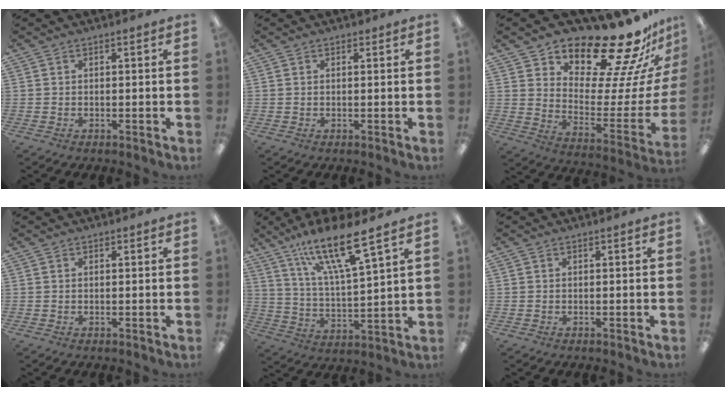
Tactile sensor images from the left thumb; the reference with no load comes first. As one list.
[{"total": 0.6, "force": [0.4, 0.4, 0.1], "torque": [0.005, -0.002, 0.005]}, {"total": 21.6, "force": [18.5, 6.5, 9.0], "torque": [-0.132, -0.150, 0.312]}, {"total": 0.0}, {"total": 15.8, "force": [11.5, 2.9, 10.5], "torque": [-0.198, -0.061, 0.191]}, {"total": 0.0}]